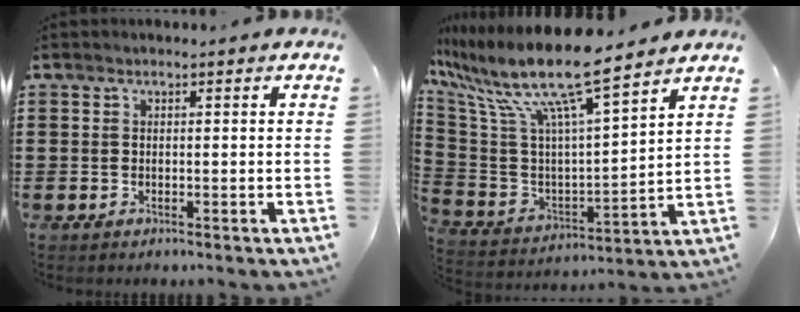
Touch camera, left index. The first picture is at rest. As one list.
[{"total": 13.5, "force": [10.1, 1.4, 8.9], "torque": [-0.205, -0.069, 0.165]}]